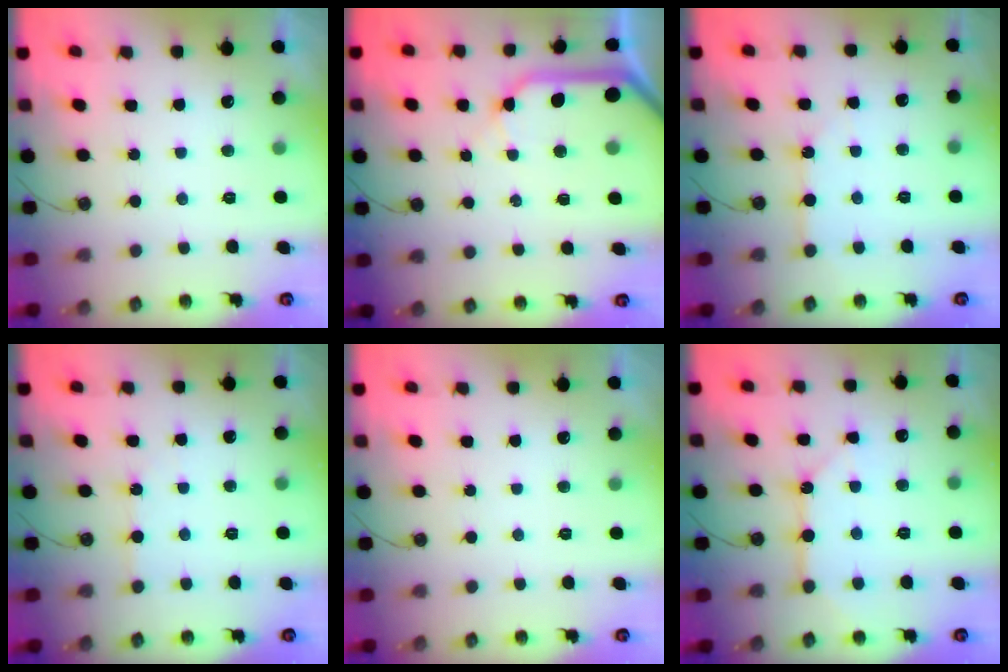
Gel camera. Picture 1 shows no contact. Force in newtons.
{"total": 11.4, "press": 11.3, "slide": 1.5}
{"total": 3.9, "press": 3.9, "slide": 0.3}
{"total": 2.9, "press": 2.9, "slide": 0.5}
{"total": 0.0}
{"total": 10.8, "press": 10.8, "slide": 1.0}